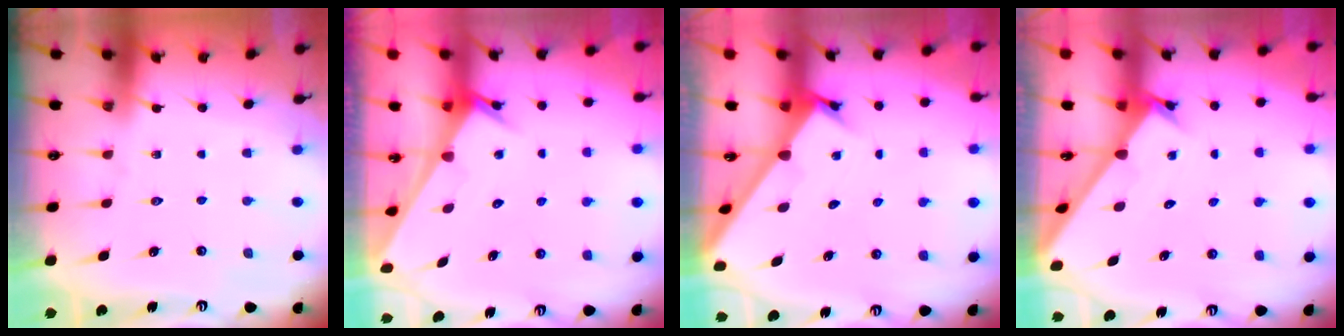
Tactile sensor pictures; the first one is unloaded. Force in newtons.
{"total": 2.6, "press": 2.6, "slide": 0.1}
{"total": 2.1, "press": 2.1, "slide": 0.2}
{"total": 1.8, "press": 1.8, "slide": 0.1}